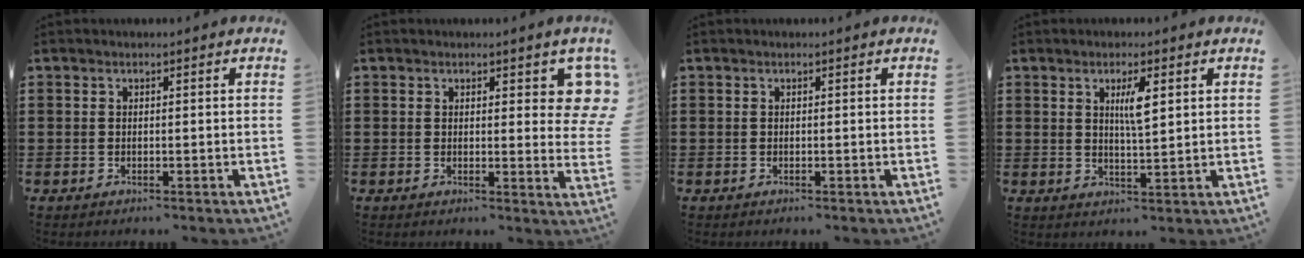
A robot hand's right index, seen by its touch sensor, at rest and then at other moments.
{"total": 4.2, "force": [2.2, 1.8, 3.1], "torque": [-0.029, -0.006, 0.033]}
{"total": 0.0}
{"total": 4.0, "force": [1.4, 0.8, 3.6], "torque": [-0.067, 0.002, 0.019]}